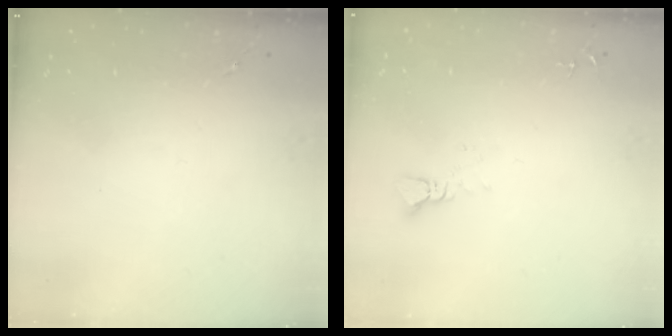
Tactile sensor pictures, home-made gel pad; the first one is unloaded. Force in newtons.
{"total": 2.4, "press": 2.4, "slide": 0.1}